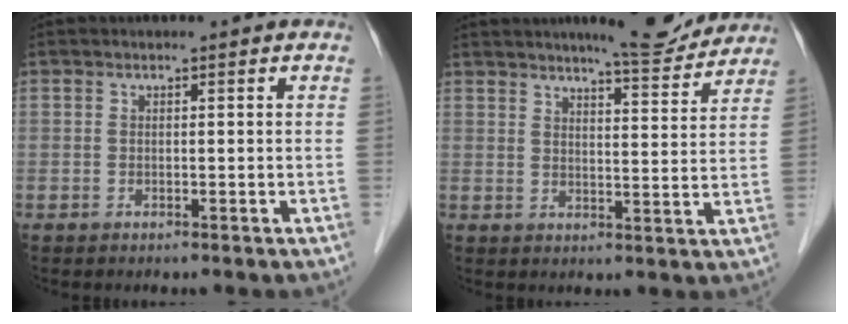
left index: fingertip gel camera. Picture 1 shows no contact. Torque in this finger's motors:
{"motor_torque": [0.56, -0.56, 0.52, 0.05]}